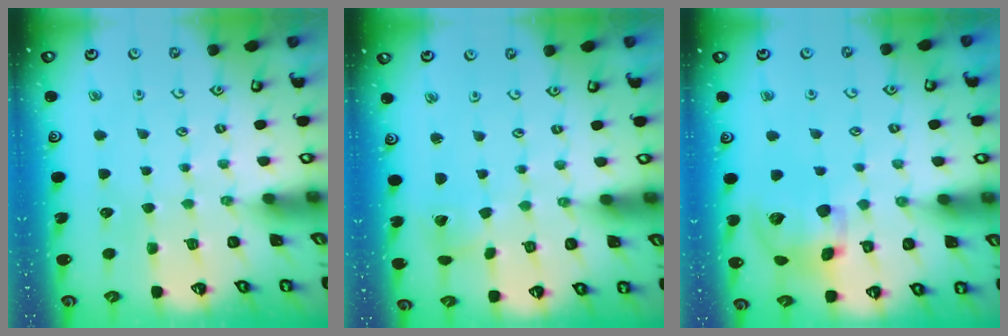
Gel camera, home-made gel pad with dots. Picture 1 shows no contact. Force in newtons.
{"total": 2.0, "press": 2.0, "slide": 0.3}
{"total": 14.4, "press": 14.2, "slide": 2.2}